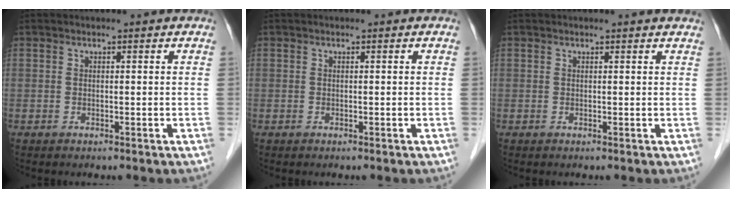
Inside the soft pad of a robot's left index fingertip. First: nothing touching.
{"total": 0.0}
{"total": 2.0, "force": [2.0, -0.1, 0.6], "torque": [-0.012, 0.003, 0.015]}